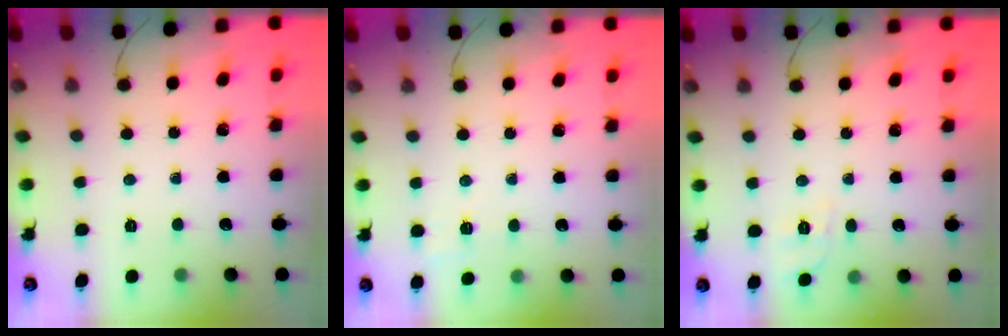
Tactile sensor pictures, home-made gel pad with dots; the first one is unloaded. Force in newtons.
{"total": 1.9, "press": 0.9, "slide": 1.7}
{"total": 5.3, "press": 4.8, "slide": 2.2}